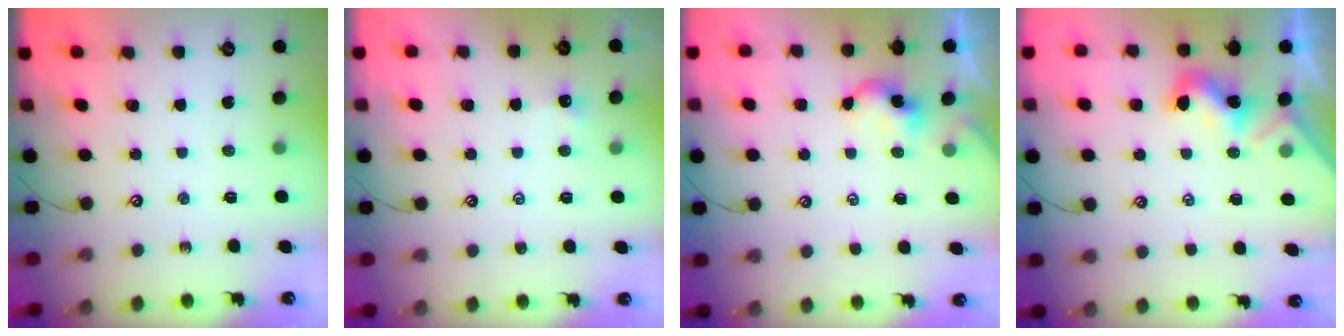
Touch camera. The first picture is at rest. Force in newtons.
{"total": 0.0}
{"total": 1.9, "press": 1.9, "slide": 0.1}
{"total": 1.8, "press": 1.8, "slide": 0.4}